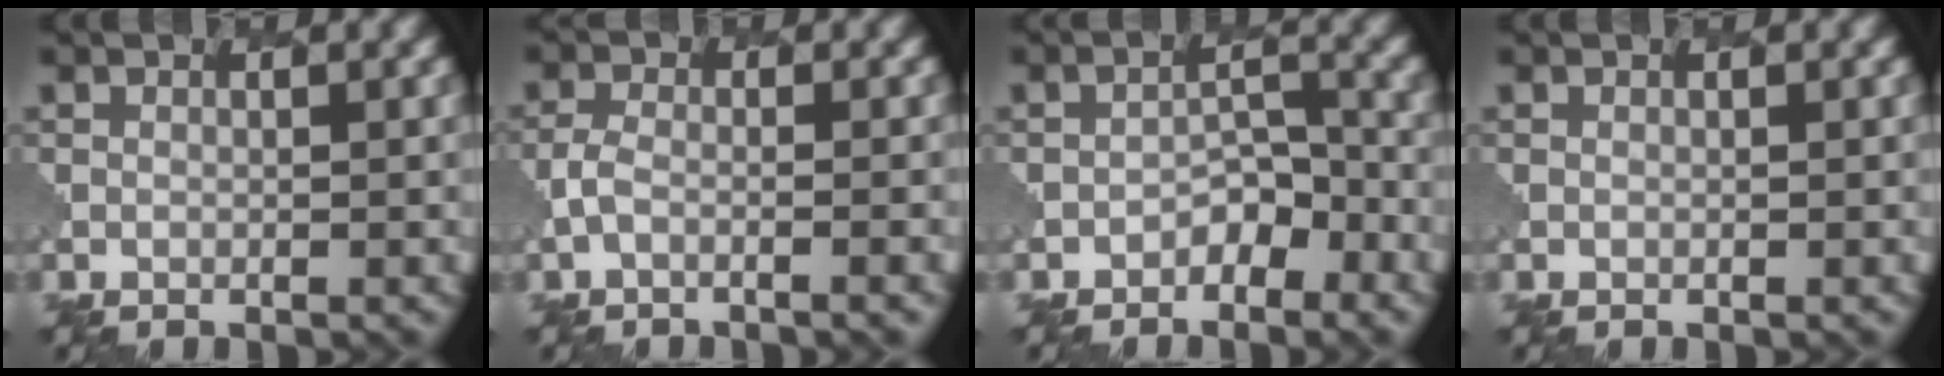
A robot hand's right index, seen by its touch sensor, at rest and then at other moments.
{"total": 1.7, "force": [-1.0, 0.6, 1.3], "torque": [-0.025, 0.000, -0.030]}
{"total": 2.3, "force": [-1.7, 1.2, 1.0], "torque": [-0.015, 0.009, -0.032]}
{"total": 0.0}